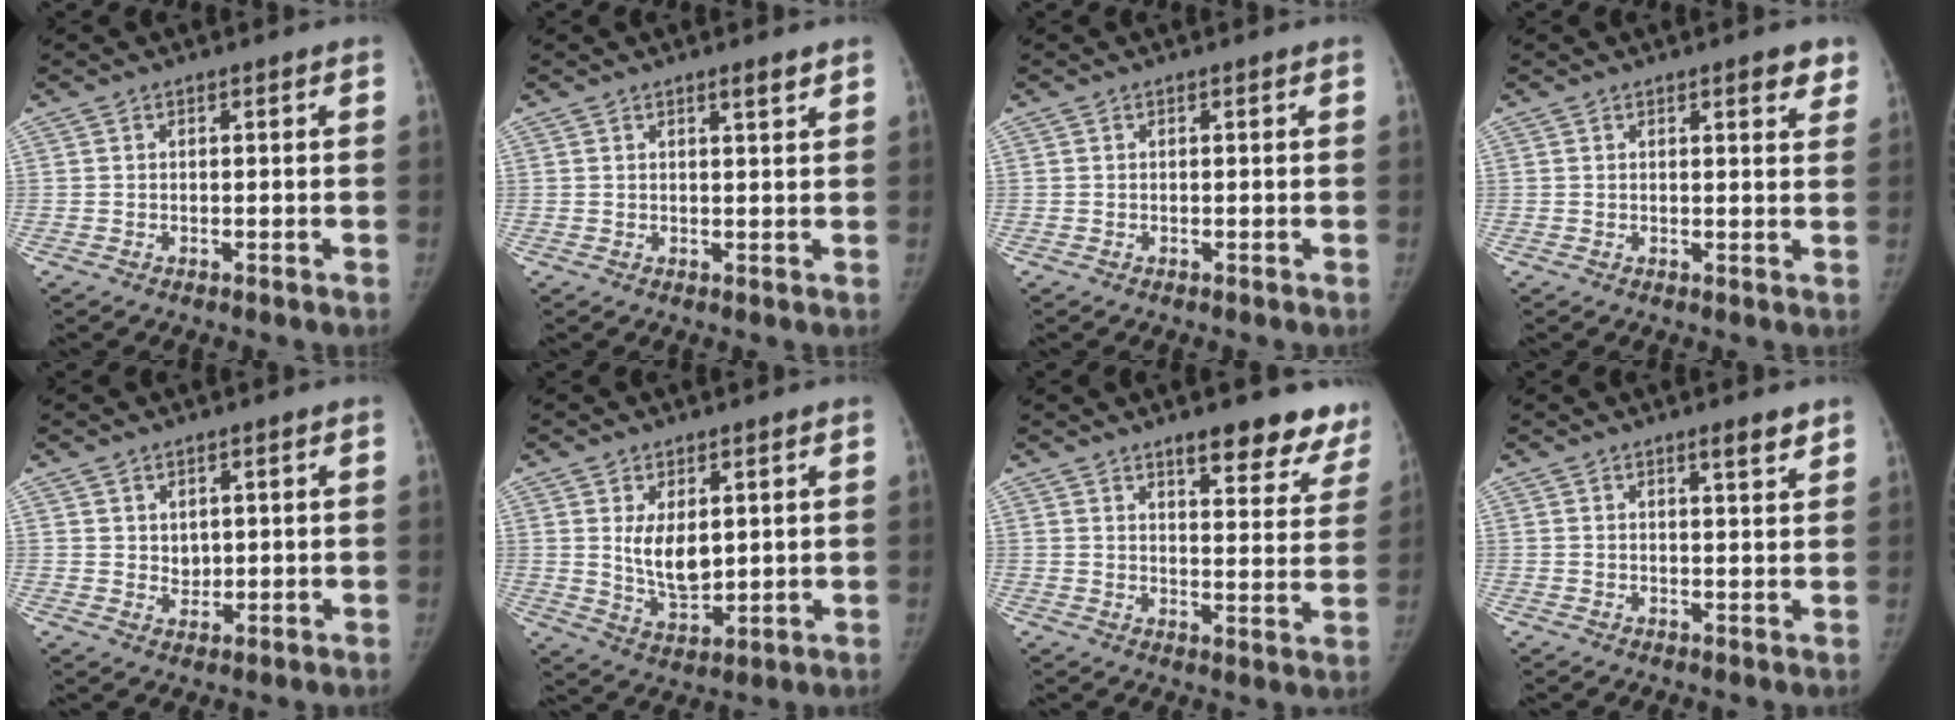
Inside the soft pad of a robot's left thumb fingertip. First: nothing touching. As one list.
[{"total": 2.0, "force": [1.4, 0.2, 1.3], "torque": [-0.020, -0.010, 0.023]}, {"total": 0.0}, {"total": 3.9, "force": [2.5, 1.3, 2.7], "torque": [-0.017, -0.011, 0.027]}, {"total": 2.5, "force": [1.0, 2.1, 1.1], "torque": [-0.004, -0.011, 0.025]}, {"total": 7.8, "force": [1.7, 4.4, 6.1], "torque": [-0.082, -0.024, 0.048]}, {"total": 12.8, "force": [10.0, 4.4, 6.7], "torque": [-0.023, -0.055, 0.110]}, {"total": 3.2, "force": [2.3, 0.5, 2.2], "torque": [-0.026, -0.017, 0.034]}]